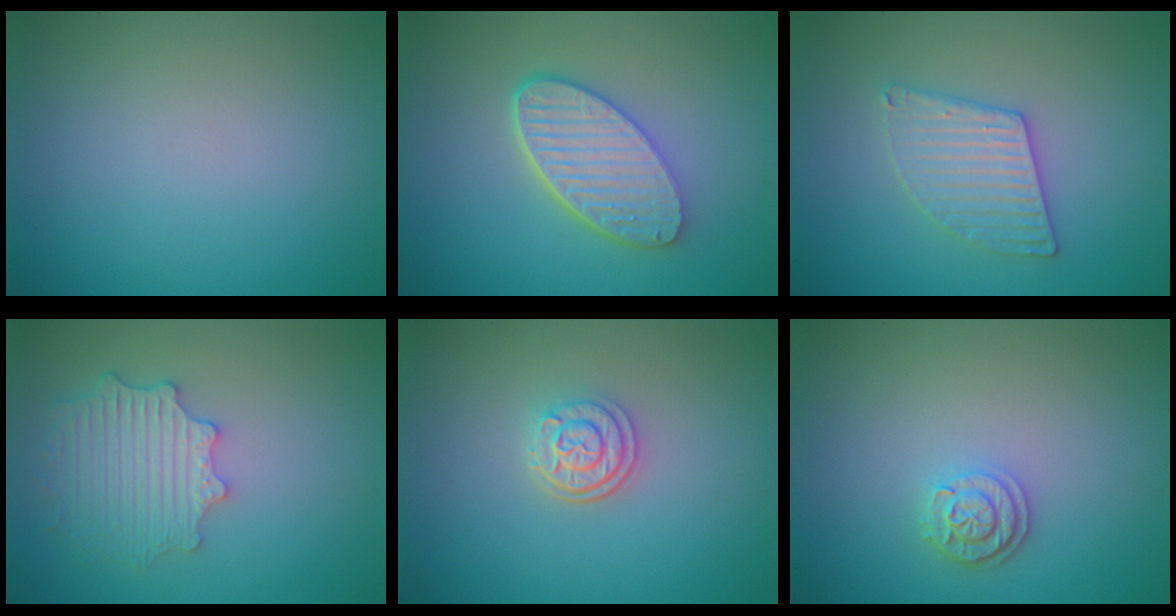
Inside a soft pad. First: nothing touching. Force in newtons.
{"total": 5.8, "press": 4.5, "slide": 3.6}
{"total": 3.0, "press": 3.0, "slide": 0.4}
{"total": 4.5, "press": 3.8, "slide": 2.4}
{"total": 2.8, "press": 2.4, "slide": 1.4}
{"total": 2.4, "press": 2.1, "slide": 1.3}